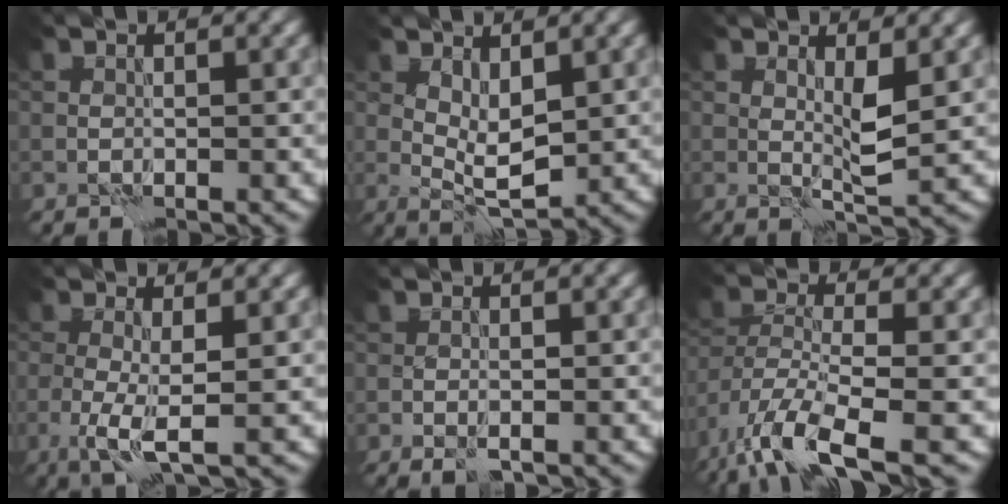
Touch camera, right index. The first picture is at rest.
{"total": 3.8, "force": [1.0, 1.6, 3.3], "torque": [-0.062, -0.005, 0.022]}
{"total": 2.3, "force": [0.7, 0.3, 2.2], "torque": [-0.040, -0.007, 0.013]}
{"total": 3.7, "force": [-0.6, 0.7, 3.5], "torque": [-0.077, -0.011, -0.013]}
{"total": 1.4, "force": [-0.6, 0.6, 1.2], "torque": [-0.026, -0.004, -0.011]}
{"total": 8.3, "force": [-5.1, 2.7, 6.0], "torque": [-0.125, -0.012, -0.104]}